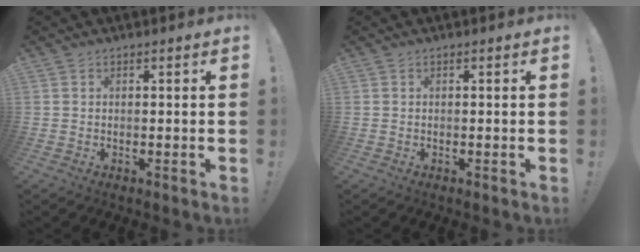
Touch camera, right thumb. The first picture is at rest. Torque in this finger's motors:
{"motor_torque": [0.18, 0.08, 0.17, -0.07, -0.04]}